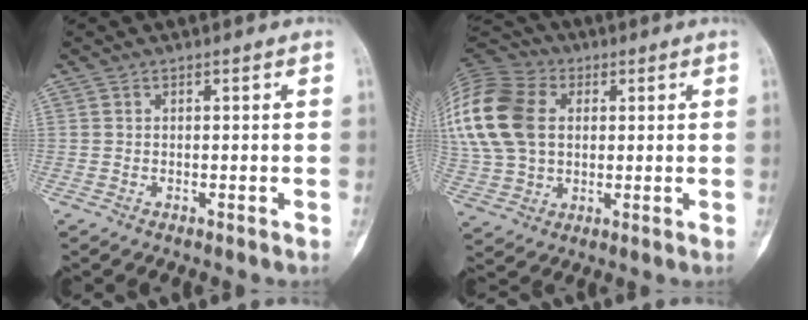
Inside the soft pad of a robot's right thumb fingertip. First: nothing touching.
{"total": 22.9, "force": [4.6, 16.5, 15.2], "torque": [-0.348, 0.029, 0.090]}